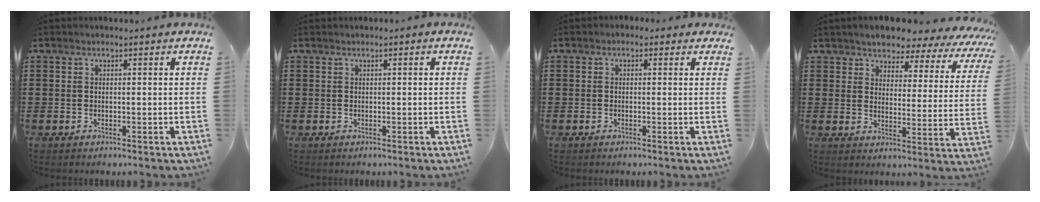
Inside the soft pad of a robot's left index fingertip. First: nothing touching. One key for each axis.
{"total": 0.0}
{"total": 1.0, "fx": -0.2, "fy": 0.9, "fz": 0.4, "tx": -0.010, "ty": 0.005, "tz": -0.006}
{"total": 4.4, "fx": 4.3, "fy": 0.9, "fz": 0.3, "tx": -0.026, "ty": -0.035, "tz": 0.069}